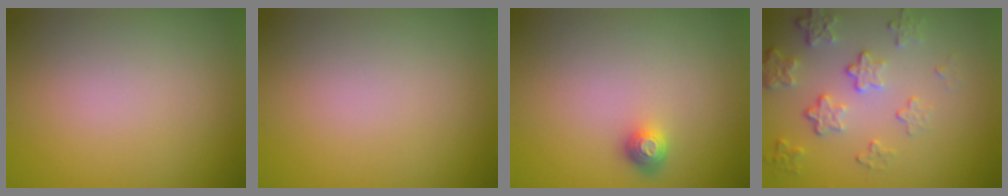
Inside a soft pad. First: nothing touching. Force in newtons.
{"total": 0.0}
{"total": 1.6, "press": 1.1, "slide": 1.0}
{"total": 4.2, "press": 3.2, "slide": 2.7}